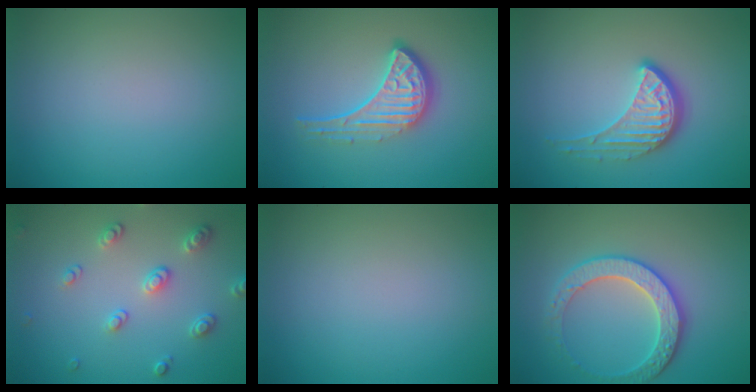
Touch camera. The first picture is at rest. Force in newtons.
{"total": 4.6, "press": 3.4, "slide": 3.2}
{"total": 4.0, "press": 2.9, "slide": 2.7}
{"total": 2.7, "press": 2.6, "slide": 0.4}
{"total": 0.0}
{"total": 3.8, "press": 3.8, "slide": 0.7}